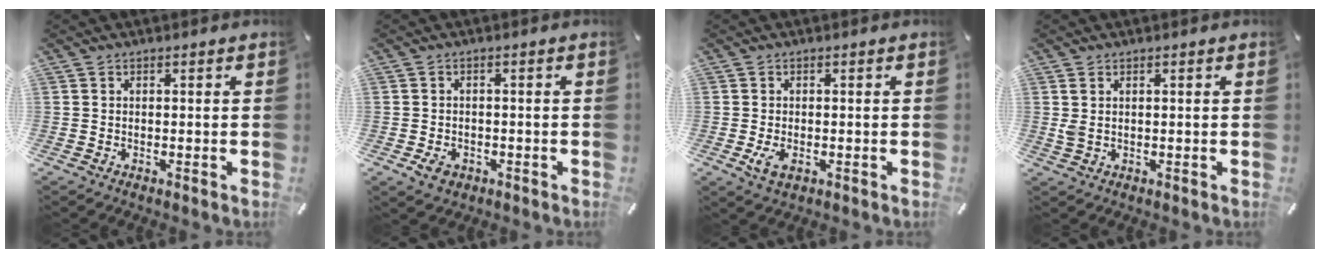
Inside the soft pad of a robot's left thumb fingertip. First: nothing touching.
{"total": 3.3, "force": [-1.4, 2.5, 1.6], "torque": [-0.033, 0.004, -0.025]}
{"total": 3.6, "force": [-0.9, 2.1, 2.8], "torque": [-0.074, -0.008, -0.019]}
{"total": 1.8, "force": [0.8, 0.6, 1.5], "torque": [-0.030, 0.001, 0.013]}